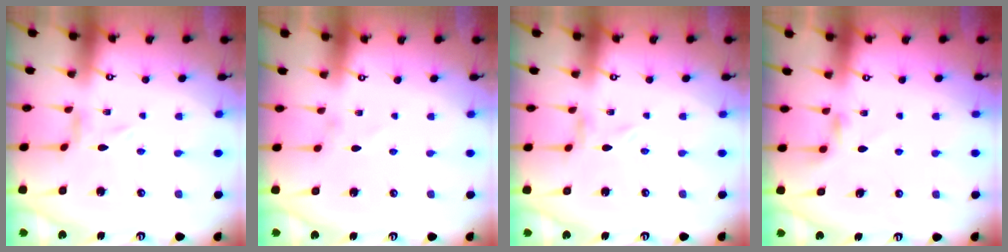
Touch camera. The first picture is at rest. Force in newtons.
{"total": 0.9, "press": 0.9, "slide": 0.1}
{"total": 0.0}
{"total": 3.0, "press": 2.9, "slide": 0.5}